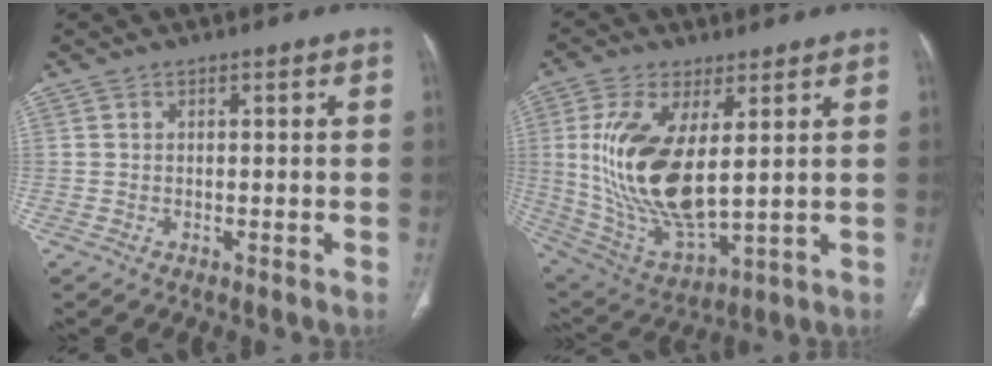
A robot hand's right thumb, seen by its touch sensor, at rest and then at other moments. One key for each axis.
{"total": 18.8, "fx": 3.2, "fy": 8.3, "fz": 16.5, "tx": -0.334, "ty": -0.025, "tz": 0.078}